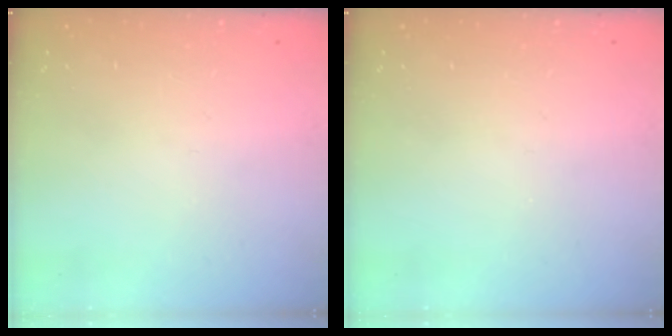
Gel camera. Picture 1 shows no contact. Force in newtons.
{"total": 0.0}